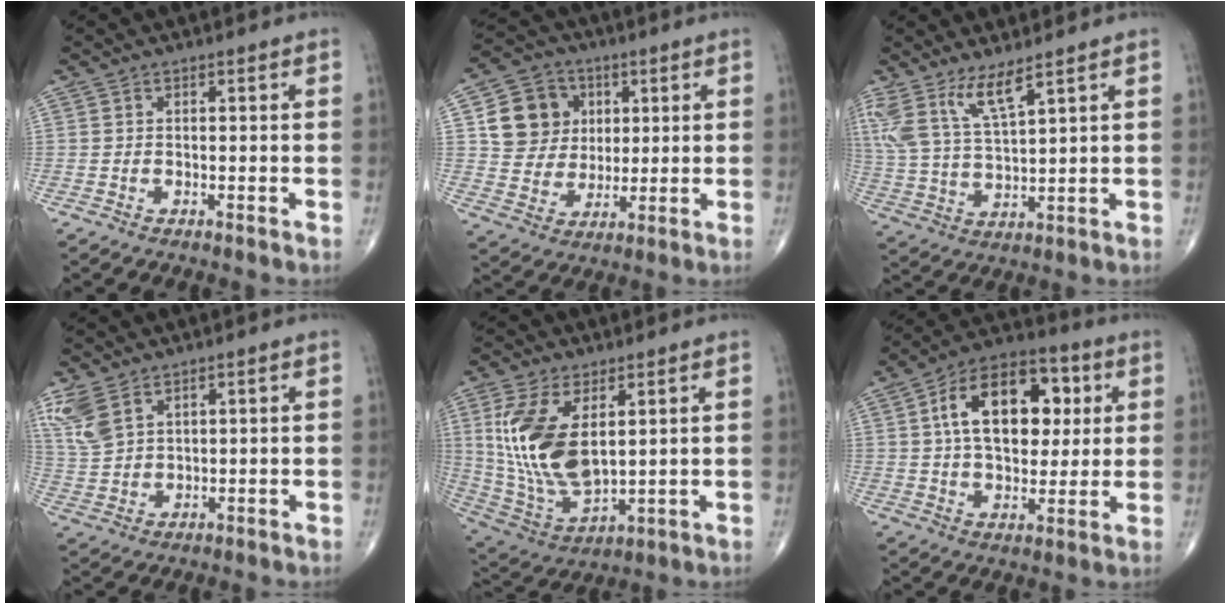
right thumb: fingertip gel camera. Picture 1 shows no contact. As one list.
[{"total": 12.1, "force": [3.3, 10.8, 4.4], "torque": [-0.043, -0.002, 0.061]}, {"total": 9.4, "force": [6.4, 2.0, 6.6], "torque": [-0.145, -0.031, 0.142]}, {"total": 7.5, "force": [4.6, 3.9, 4.3], "torque": [-0.097, -0.007, 0.108]}, {"total": 17.3, "force": [4.2, 8.7, 14.3], "torque": [-0.284, -0.022, 0.100]}, {"total": 19.1, "force": [4.6, 11.6, 14.4], "torque": [-0.196, 0.010, 0.071]}]